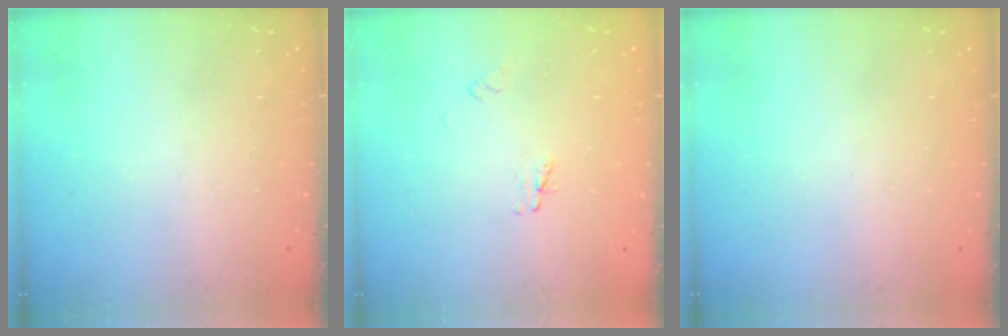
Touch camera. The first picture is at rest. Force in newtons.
{"total": 2.3, "press": 2.2, "slide": 0.2}
{"total": 0.0}